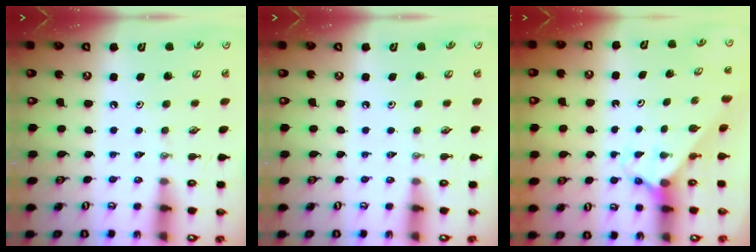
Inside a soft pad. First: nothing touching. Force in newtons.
{"total": 0.0}
{"total": 3.1, "press": 3.0, "slide": 0.3}